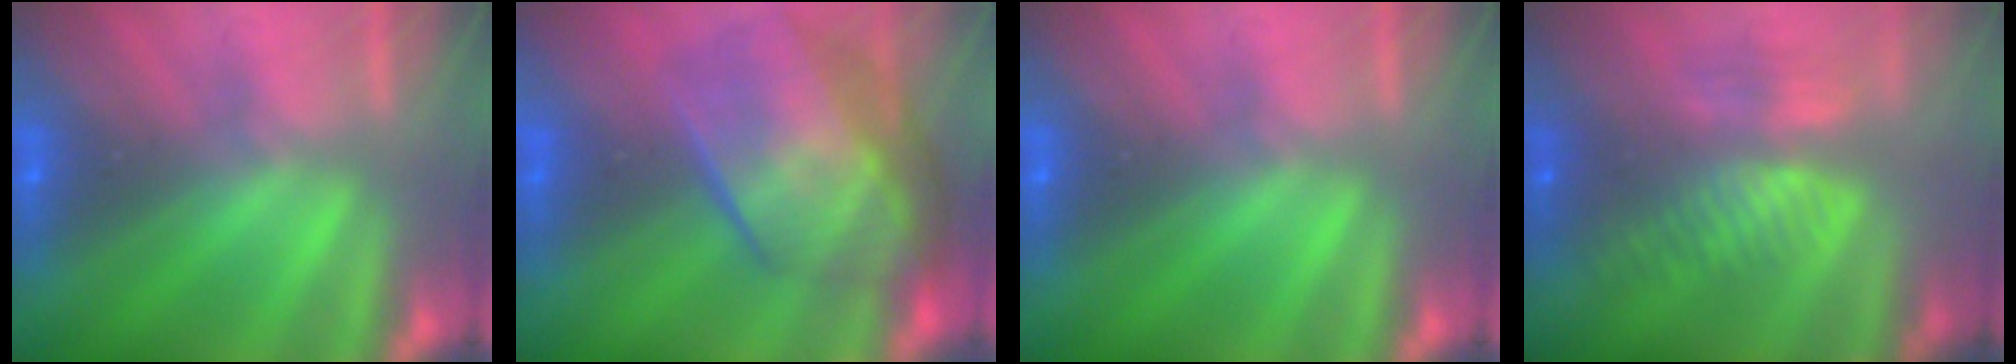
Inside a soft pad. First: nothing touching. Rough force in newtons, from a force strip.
{"total": 8.4}
{"total": 0.0}
{"total": 8.1}